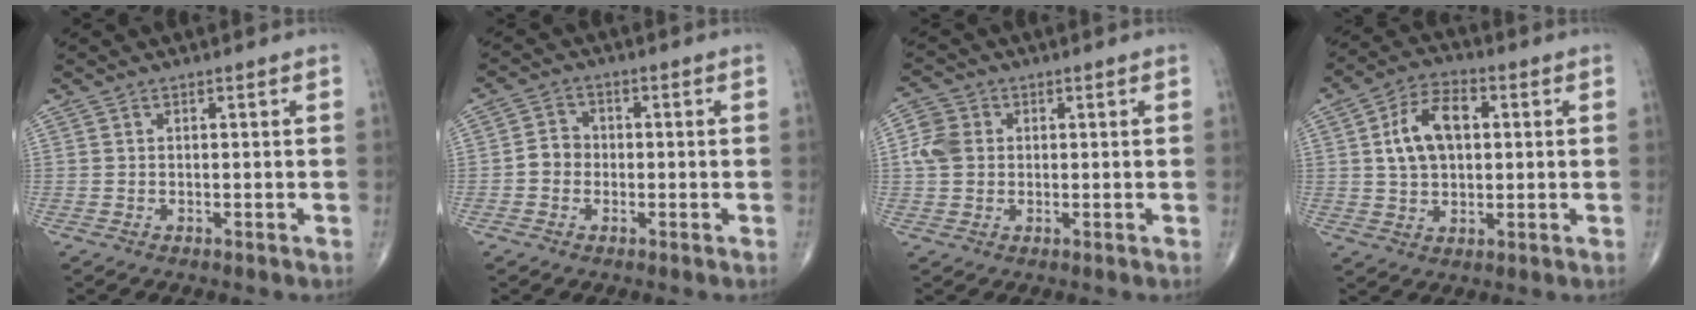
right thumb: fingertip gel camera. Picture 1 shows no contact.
{"total": 3.8, "force": [-0.8, 3.3, 1.6], "torque": [-0.012, 0.013, -0.023]}
{"total": 5.6, "force": [0.6, 4.7, 3.0], "torque": [-0.057, 0.008, 0.006]}
{"total": 10.8, "force": [2.0, 6.8, 8.2], "torque": [-0.135, 0.012, 0.032]}